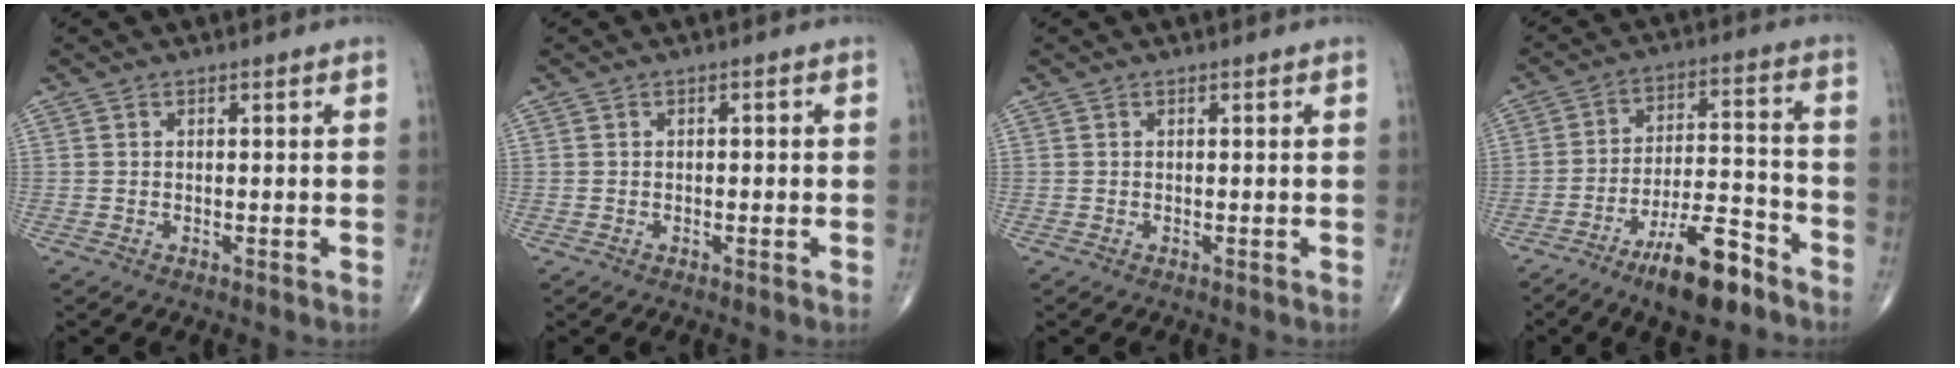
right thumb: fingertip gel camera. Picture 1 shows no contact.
{"total": 0.9, "force": [-0.1, 0.6, 0.6], "torque": [0.003, 0.002, -0.006]}
{"total": 0.0}
{"total": 13.0, "force": [-8.7, 4.0, 8.8], "torque": [-0.138, 0.066, -0.148]}